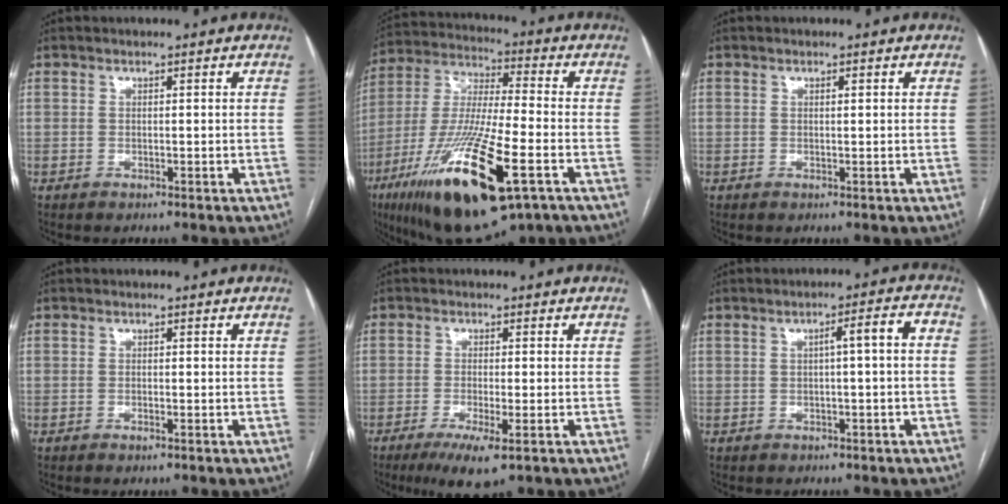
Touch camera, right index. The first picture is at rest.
{"total": 23.9, "force": [-10.7, 5.2, 20.7], "torque": [-0.415, -0.037, -0.180]}
{"total": 0.5, "force": [0.2, 0.1, 0.5], "torque": [-0.009, 0.000, 0.004]}
{"total": 0.8, "force": [-0.5, 0.1, 0.6], "torque": [-0.011, -0.001, -0.007]}
{"total": 5.9, "force": [-3.1, 0.7, 5.0], "torque": [-0.090, -0.016, -0.049]}
{"total": 3.9, "force": [-0.1, 0.2, 3.8], "torque": [-0.054, 0.015, 0.000]}